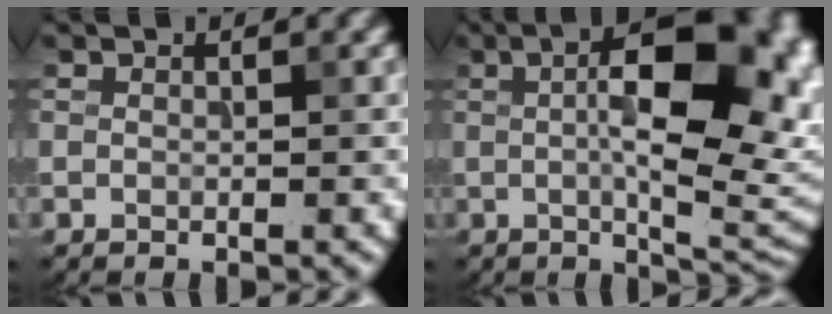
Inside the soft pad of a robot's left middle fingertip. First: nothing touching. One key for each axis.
{"total": 15.5, "fx": 1.7, "fy": 6.9, "fz": 13.8, "tx": -0.158, "ty": 0.019, "tz": 0.020}